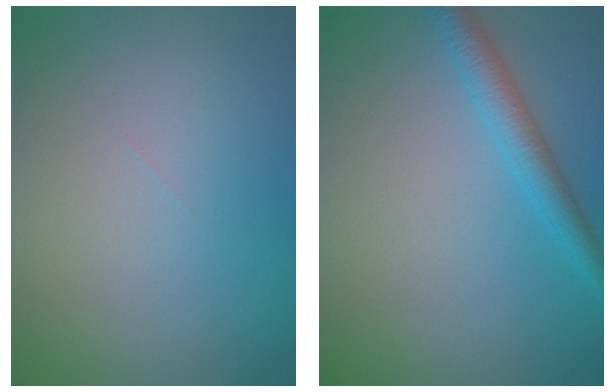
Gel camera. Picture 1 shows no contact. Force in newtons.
{"total": 2.8, "press": 2.7, "slide": 0.2}